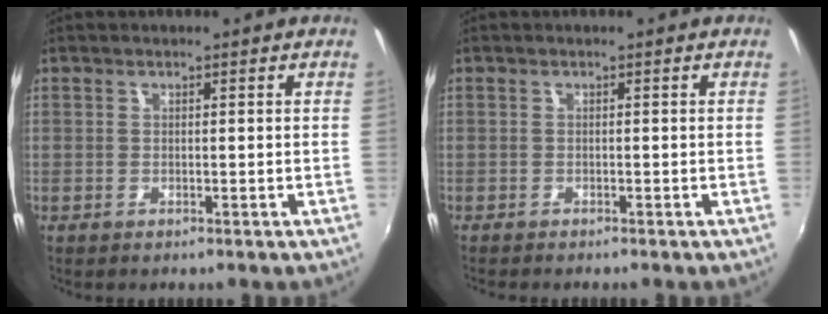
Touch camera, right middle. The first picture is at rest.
{"total": 1.5, "force": [-1.4, 0.1, 0.4], "torque": [-0.011, -0.013, -0.024]}